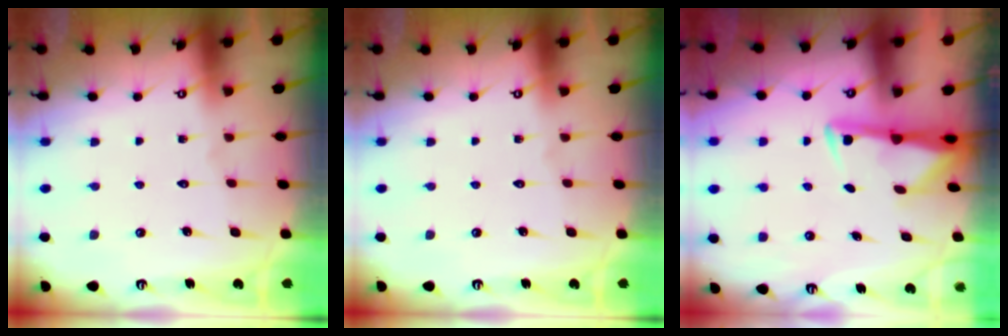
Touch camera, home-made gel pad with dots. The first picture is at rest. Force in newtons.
{"total": 0.0}
{"total": 2.9, "press": 2.9, "slide": 0.5}